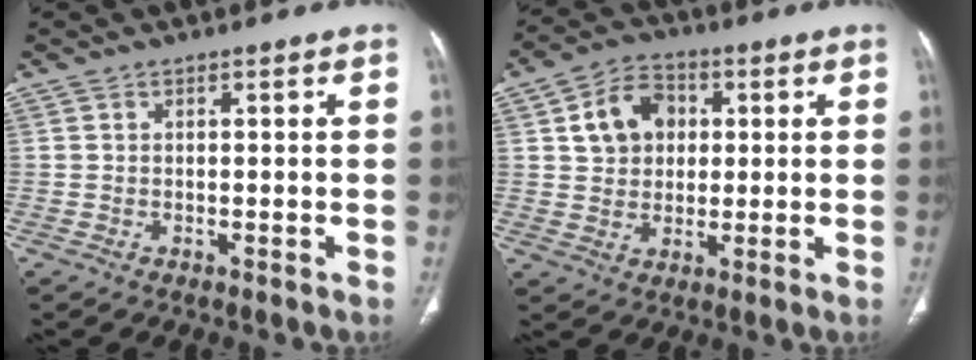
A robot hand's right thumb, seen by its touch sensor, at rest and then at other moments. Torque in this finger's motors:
{"motor_torque": [-0.11, 0.35, 0.08, -0.02, 0.10]}